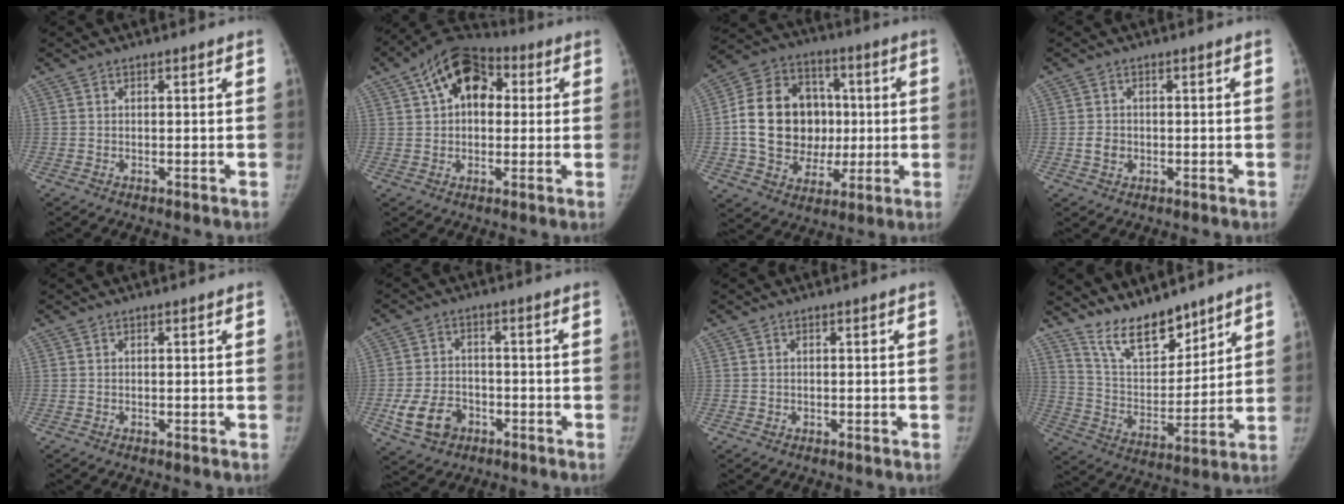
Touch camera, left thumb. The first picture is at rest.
{"total": 13.7, "force": [4.1, 8.8, 9.6], "torque": [-0.124, 0.024, 0.056]}
{"total": 19.8, "force": [0.3, 16.1, 11.6], "torque": [-0.173, 0.027, 0.017]}
{"total": 2.4, "force": [-0.4, 2.1, 1.2], "torque": [-0.014, 0.003, -0.006]}
{"total": 0.0}
{"total": 8.4, "force": [-3.5, 6.4, 4.3], "torque": [-0.070, 0.020, -0.053]}
{"total": 0.0}
{"total": 13.3, "force": [11.0, 4.8, 5.6], "torque": [-0.066, -0.075, 0.209]}